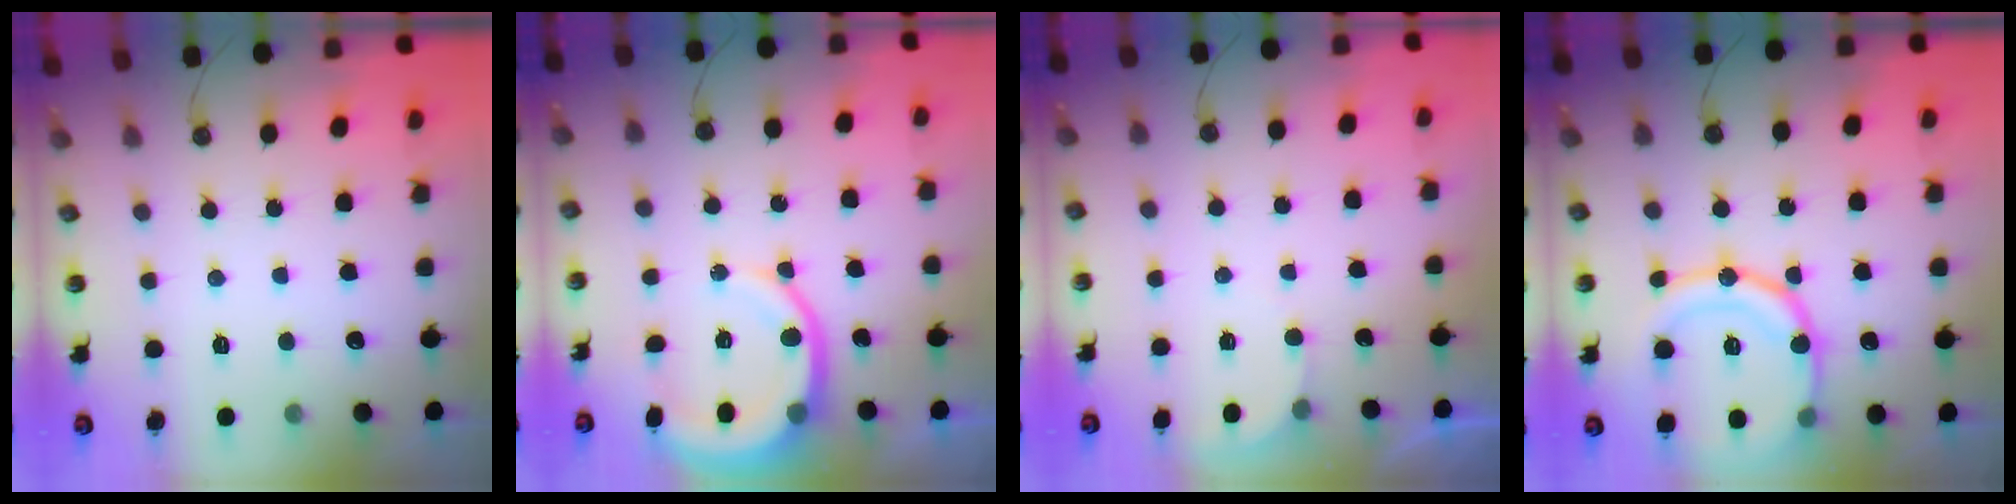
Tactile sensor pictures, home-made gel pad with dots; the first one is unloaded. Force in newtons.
{"total": 9.5, "press": 9.5, "slide": 1.2}
{"total": 1.4, "press": 1.4, "slide": 0.1}
{"total": 19.7, "press": 19.4, "slide": 3.5}